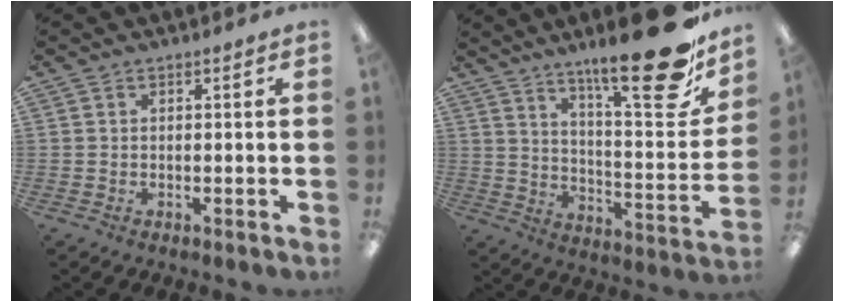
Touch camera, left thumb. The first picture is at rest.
{"total": 23.6, "force": [16.5, 6.0, 15.8], "torque": [-0.221, -0.119, 0.260]}